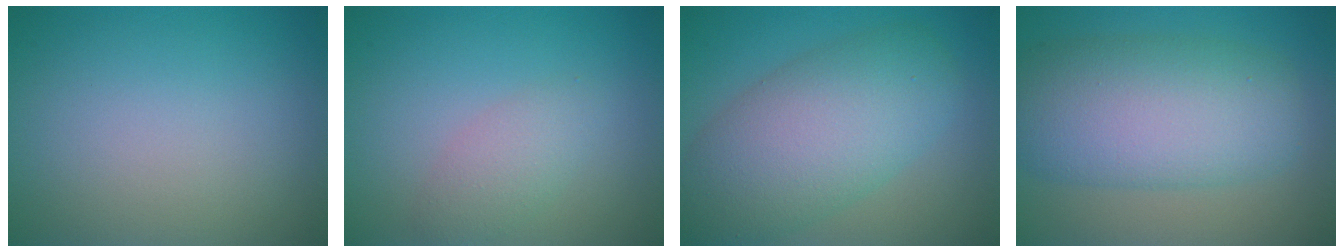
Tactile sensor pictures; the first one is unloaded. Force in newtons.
{"total": 2.2, "press": 2.2, "slide": 0.1}
{"total": 8.4, "press": 8.4, "slide": 0.4}
{"total": 9.4, "press": 9.4, "slide": 0.1}